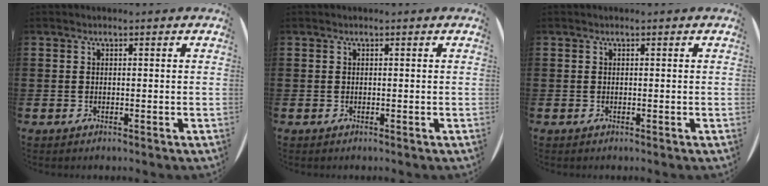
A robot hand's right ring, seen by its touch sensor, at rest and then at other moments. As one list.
[{"total": 0.0}, {"total": 0.0}]